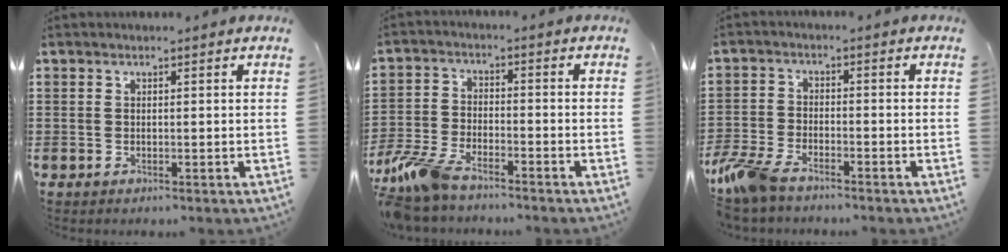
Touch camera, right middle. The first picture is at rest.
{"total": 6.9, "force": [-5.8, 1.6, 3.4], "torque": [-0.101, -0.007, -0.118]}
{"total": 6.1, "force": [-5.0, 1.8, 3.1], "torque": [-0.087, -0.006, -0.103]}